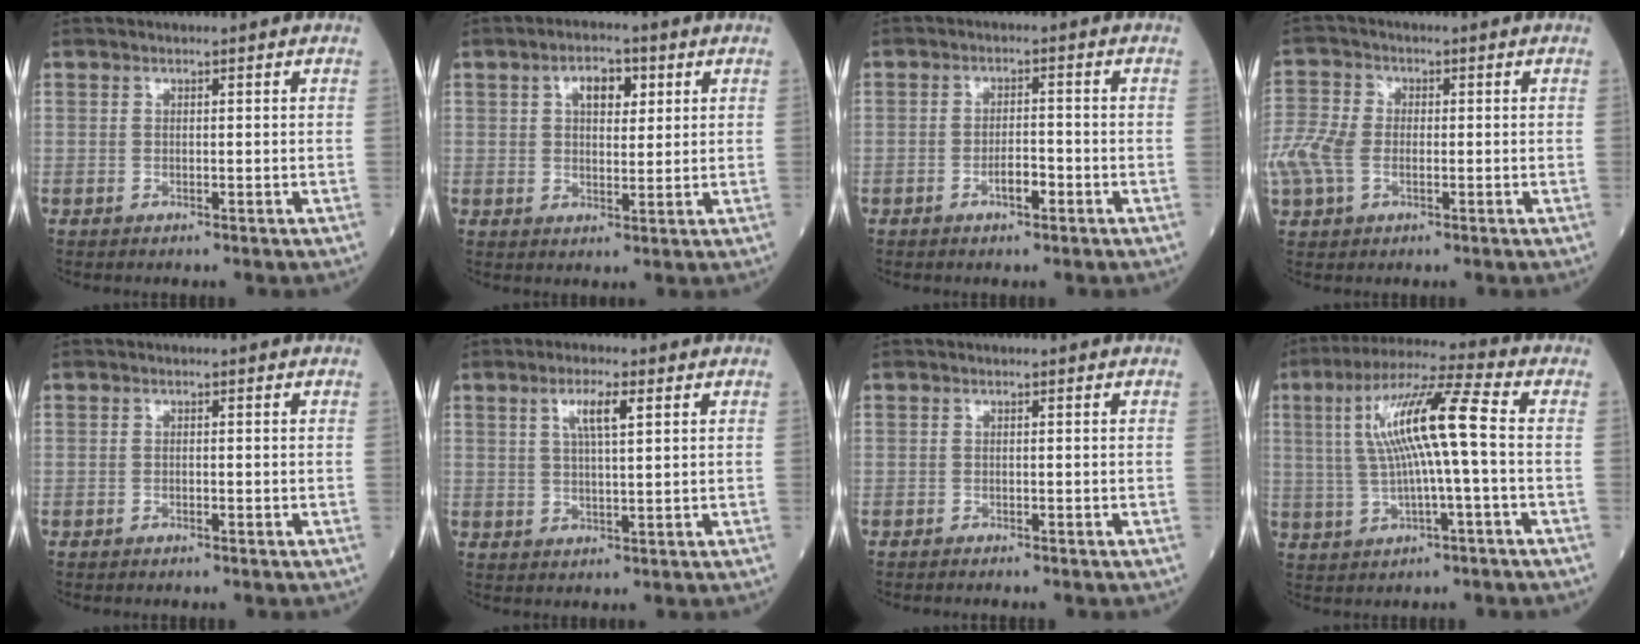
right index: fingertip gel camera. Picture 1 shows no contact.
{"total": 5.2, "force": [2.0, 2.6, 4.0], "torque": [-0.065, 0.012, 0.031]}
{"total": 3.0, "force": [-1.5, 0.9, 2.5], "torque": [-0.040, 0.001, -0.028]}
{"total": 9.8, "force": [-1.8, 6.5, 7.1], "torque": [-0.193, 0.011, -0.036]}
{"total": 0.6, "force": [-0.4, 0.1, 0.4], "torque": [-0.009, -0.002, -0.006]}
{"total": 4.7, "force": [1.9, 0.6, 4.2], "torque": [-0.080, 0.004, 0.036]}
{"total": 0.9, "force": [-0.9, 0.1, 0.3], "torque": [-0.006, -0.001, -0.013]}
{"total": 12.2, "force": [1.0, 0.4, 12.1], "torque": [-0.227, 0.025, 0.017]}